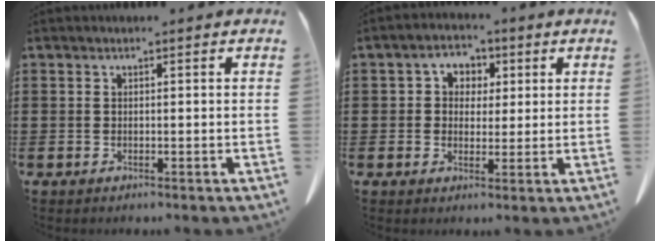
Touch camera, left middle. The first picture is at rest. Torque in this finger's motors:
{"motor_torque": [0.42, 0.35, 0.31, 0.06]}